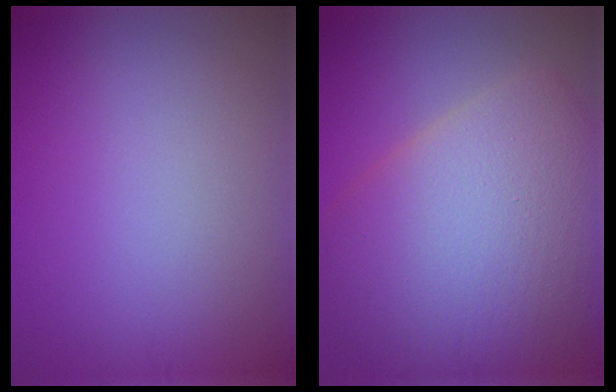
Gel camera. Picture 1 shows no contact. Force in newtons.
{"total": 11.5, "press": 11.5, "slide": 0.9}